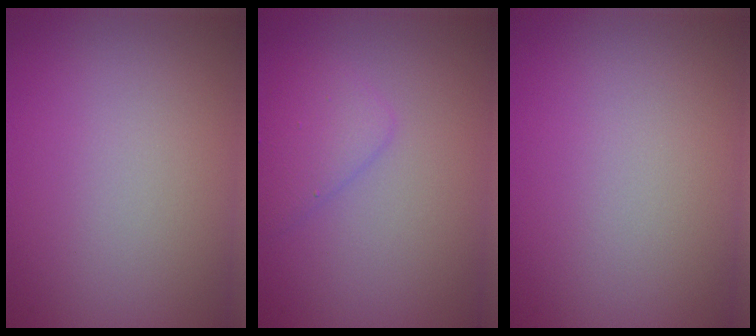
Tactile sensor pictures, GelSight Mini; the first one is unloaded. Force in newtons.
{"total": 2.1, "press": 2.1, "slide": 0.2}
{"total": 0.0}